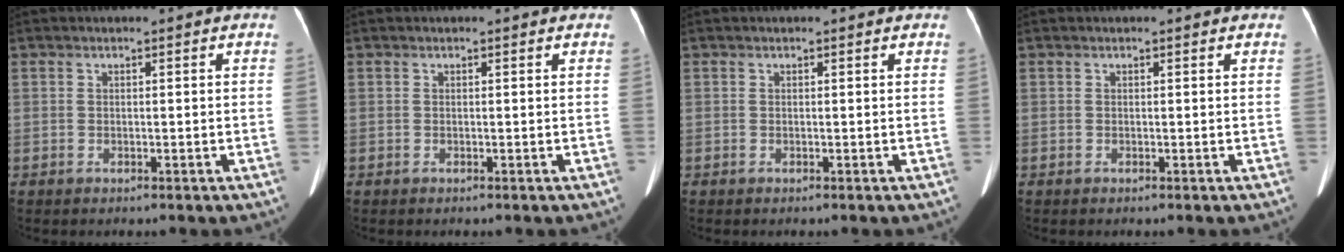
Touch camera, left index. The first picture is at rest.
{"total": 1.4, "force": [1.2, 0.2, 0.5], "torque": [-0.003, 0.003, 0.010]}
{"total": 1.6, "force": [1.5, 0.3, 0.6], "torque": [-0.004, 0.003, 0.012]}
{"total": 1.8, "force": [1.7, 0.3, 0.7], "torque": [-0.006, 0.003, 0.015]}